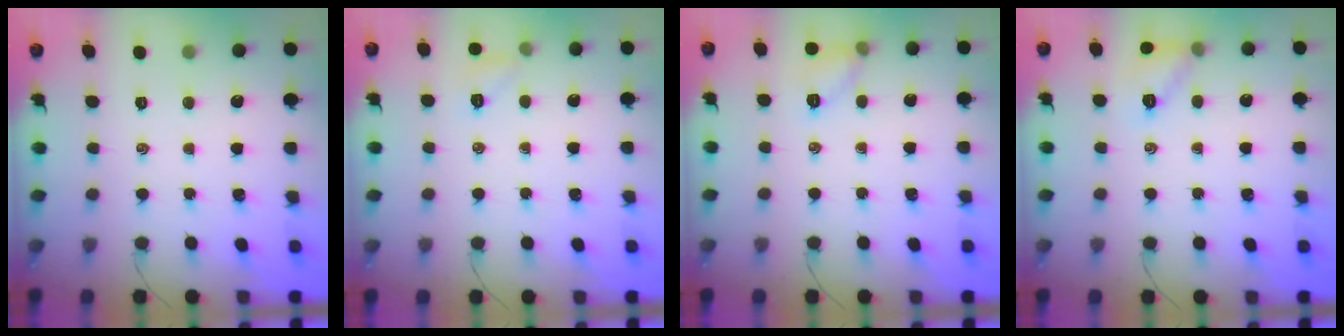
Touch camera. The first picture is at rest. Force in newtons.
{"total": 6.2, "press": 6.0, "slide": 1.3}
{"total": 7.3, "press": 7.3, "slide": 0.6}
{"total": 10.0, "press": 9.8, "slide": 1.7}